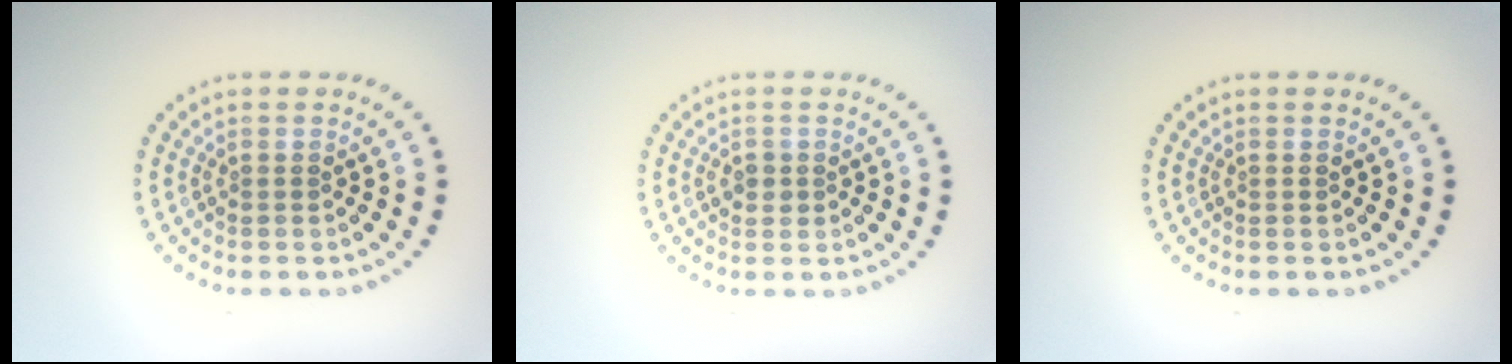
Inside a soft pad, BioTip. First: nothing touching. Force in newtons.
{"total": 1.2, "press": 1.2, "slide": 0.4}
{"total": 0.0}